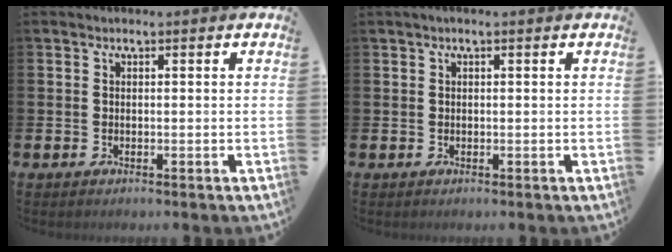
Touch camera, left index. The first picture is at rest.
{"total": 0.5, "force": [0.1, 0.0, 0.5], "torque": [-0.018, 0.006, 0.004]}